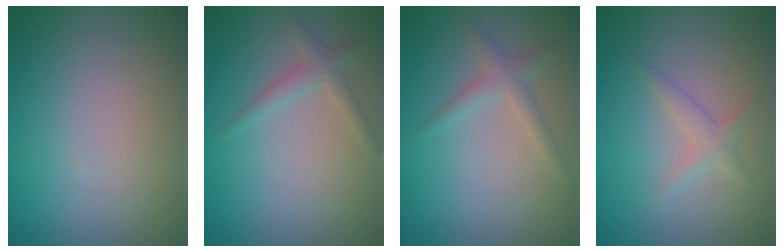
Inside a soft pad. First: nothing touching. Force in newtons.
{"total": 1.7, "press": 1.7, "slide": 0.0}
{"total": 1.7, "press": 1.7, "slide": 0.1}
{"total": 1.4, "press": 1.4, "slide": 0.0}